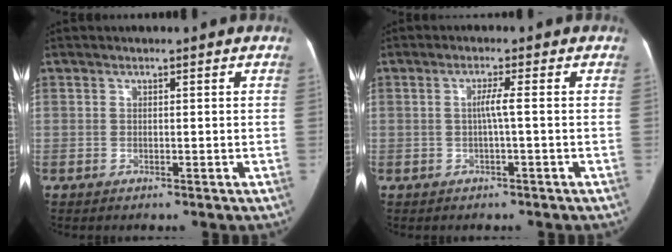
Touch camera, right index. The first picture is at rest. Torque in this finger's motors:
{"motor_torque": [0.45, 0.05, 0.19, 0.03]}